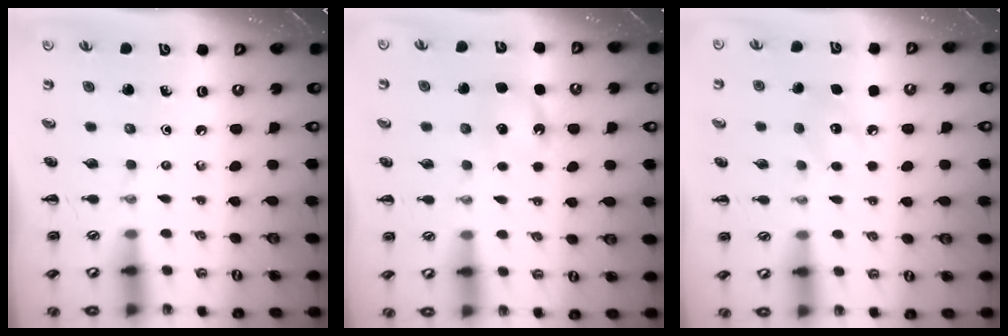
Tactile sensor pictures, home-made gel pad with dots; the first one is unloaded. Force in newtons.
{"total": 5.0, "press": 4.7, "slide": 1.6}
{"total": 7.6, "press": 7.3, "slide": 2.2}